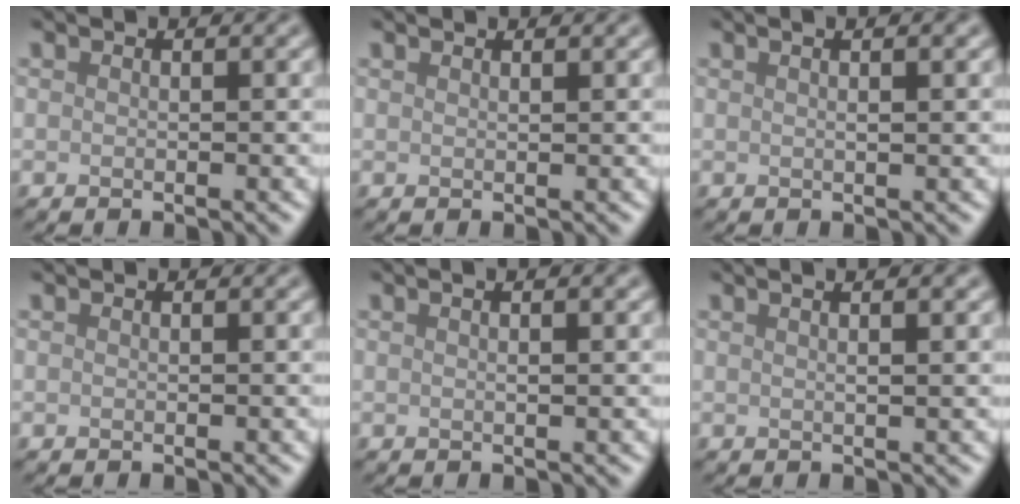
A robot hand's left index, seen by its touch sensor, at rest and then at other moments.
{"total": 1.0, "force": [0.9, 0.2, 0.4], "torque": [-0.002, -0.001, 0.008]}
{"total": 4.7, "force": [2.2, 2.1, 3.6], "torque": [-0.013, 0.027, -0.003]}
{"total": 0.0}
{"total": 3.1, "force": [1.5, 1.3, 2.5], "torque": [-0.012, 0.009, -0.003]}
{"total": 5.6, "force": [2.6, 2.6, 4.2], "torque": [-0.015, 0.037, -0.002]}